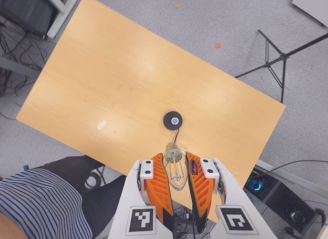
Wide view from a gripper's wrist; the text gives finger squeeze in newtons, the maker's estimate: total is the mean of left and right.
{"total": 21.9, "left": 26.8, "right": 17.0}